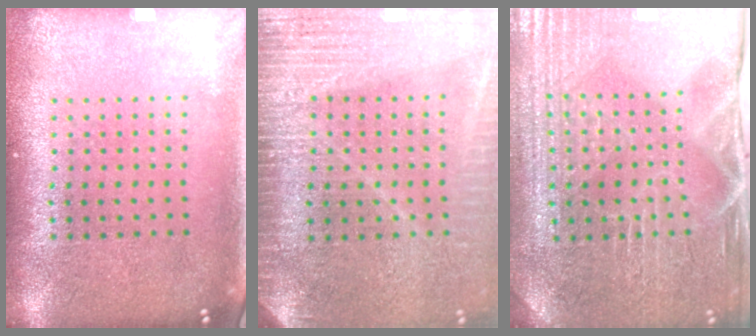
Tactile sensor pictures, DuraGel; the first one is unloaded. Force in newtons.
{"total": 3.8, "press": 3.3, "slide": 1.9}
{"total": 4.0, "press": 3.9, "slide": 0.6}